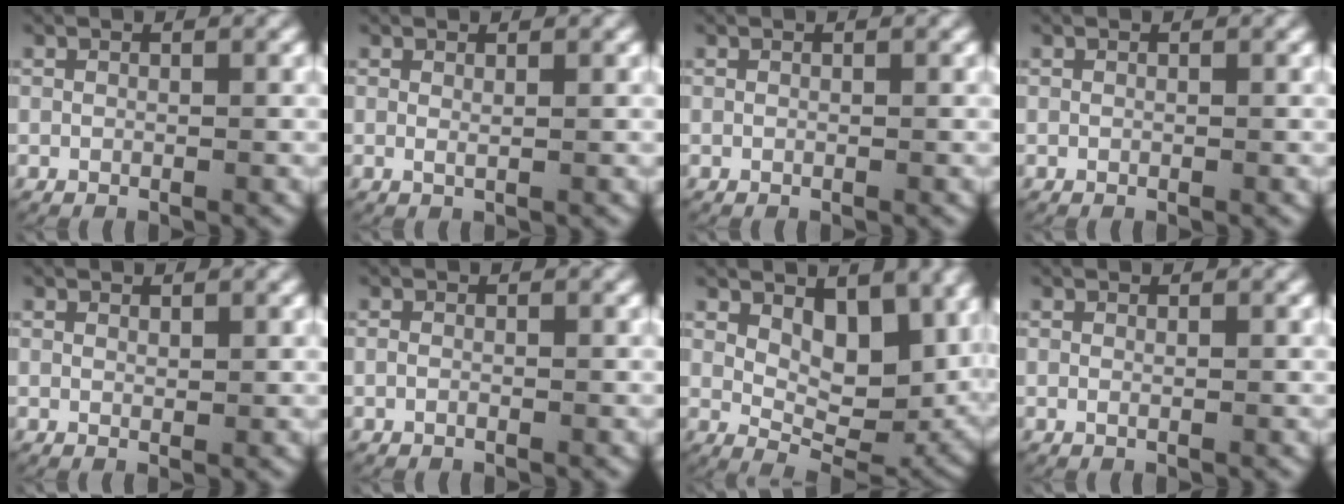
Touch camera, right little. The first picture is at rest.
{"total": 0.7, "force": [0.3, 0.2, 0.7], "torque": [-0.014, 0.003, 0.004]}
{"total": 0.0}
{"total": 0.0}
{"total": 0.6, "force": [0.5, 0.2, 0.4], "torque": [-0.005, -0.002, 0.009]}
{"total": 0.0}
{"total": 7.7, "force": [2.4, 3.8, 6.3], "torque": [-0.067, -0.026, 0.046]}
{"total": 0.0}